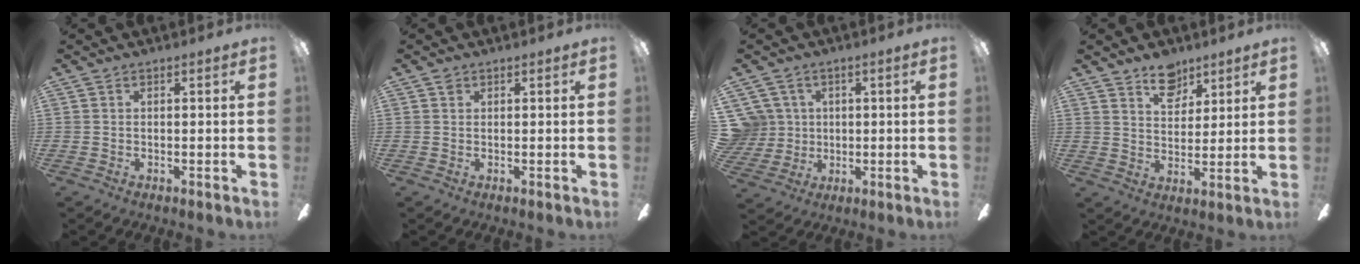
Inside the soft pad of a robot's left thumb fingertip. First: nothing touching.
{"total": 0.7, "force": [0.5, 0.5, 0.2], "torque": [-0.004, 0.003, 0.009]}
{"total": 7.8, "force": [2.2, 7.5, 0.9], "torque": [-0.047, -0.002, 0.048]}
{"total": 8.0, "force": [5.8, 4.7, 2.8], "torque": [-0.025, -0.028, 0.103]}